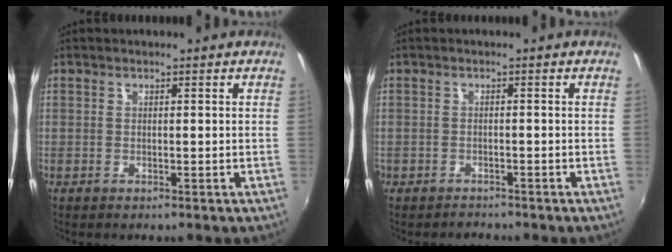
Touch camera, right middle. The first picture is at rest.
{"total": 1.8, "force": [-1.6, 0.9, -0.3], "torque": [-0.004, 0.002, -0.028]}